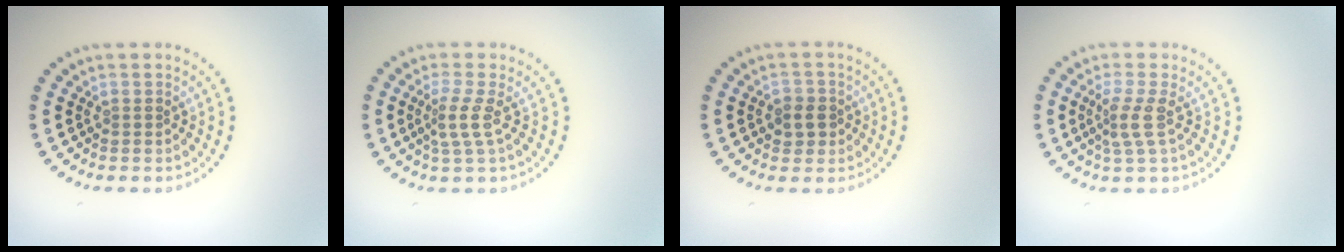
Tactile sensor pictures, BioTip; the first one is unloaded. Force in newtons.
{"total": 2.2, "press": 1.5, "slide": 1.7}
{"total": 2.0, "press": 1.9, "slide": 0.7}
{"total": 2.3, "press": 1.6, "slide": 1.6}